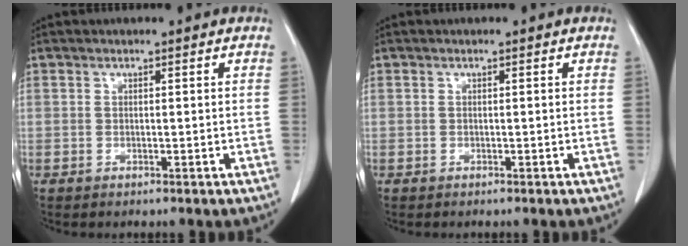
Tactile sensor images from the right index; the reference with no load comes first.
{"total": 0.0}